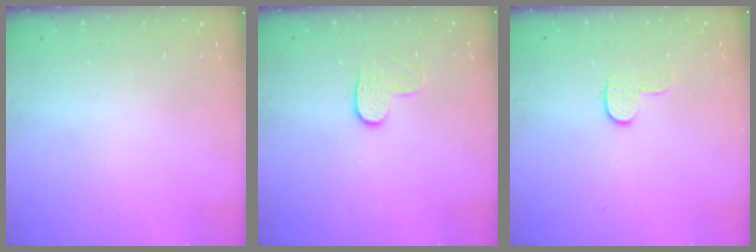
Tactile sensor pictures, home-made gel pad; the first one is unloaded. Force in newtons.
{"total": 4.0, "press": 4.0, "slide": 0.4}
{"total": 5.2, "press": 5.1, "slide": 0.6}